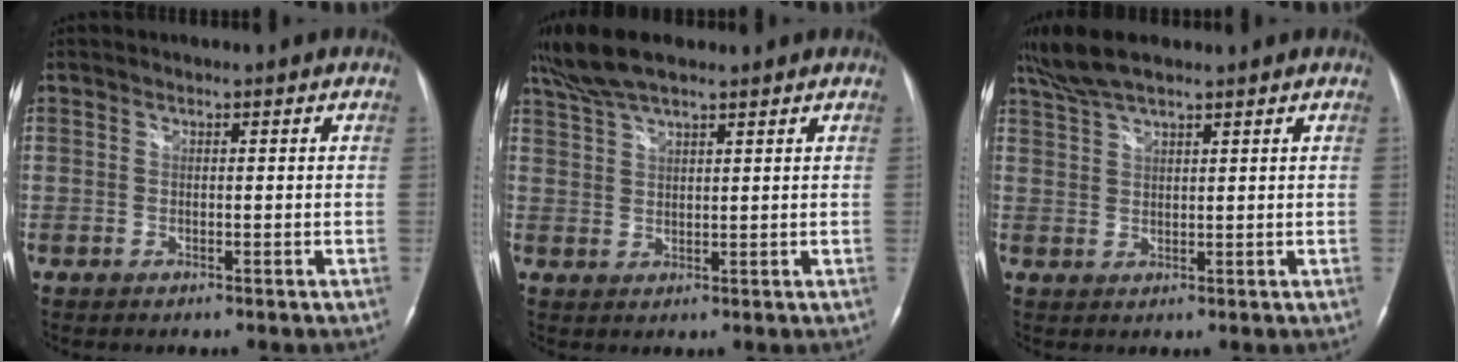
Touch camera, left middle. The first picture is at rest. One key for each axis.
{"total": 7.6, "fx": 6.2, "fy": 1.5, "fz": 4.1, "tx": -0.091, "ty": 0.029, "tz": 0.119}
{"total": 6.5, "fx": 5.3, "fy": 1.2, "fz": 3.5, "tx": -0.082, "ty": 0.026, "tz": 0.105}